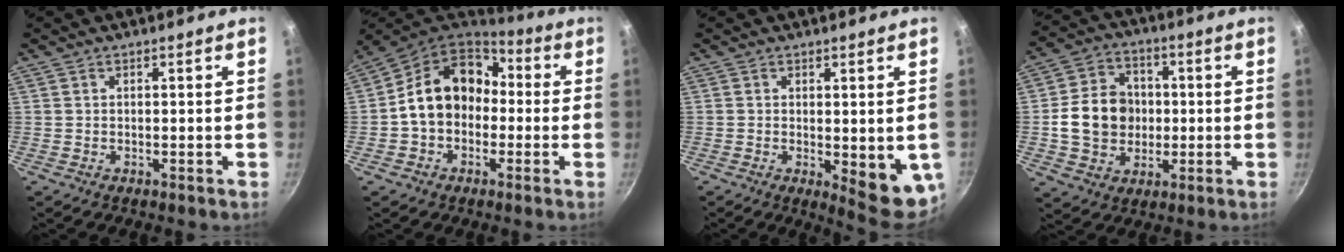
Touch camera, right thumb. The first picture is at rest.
{"total": 15.4, "force": [-0.2, 12.1, 9.5], "torque": [-0.125, 0.050, -0.018]}
{"total": 9.1, "force": [-0.8, 3.4, 8.4], "torque": [-0.088, -0.011, -0.002]}
{"total": 13.1, "force": [-0.3, 11.1, 7.0], "torque": [-0.095, 0.021, -0.007]}